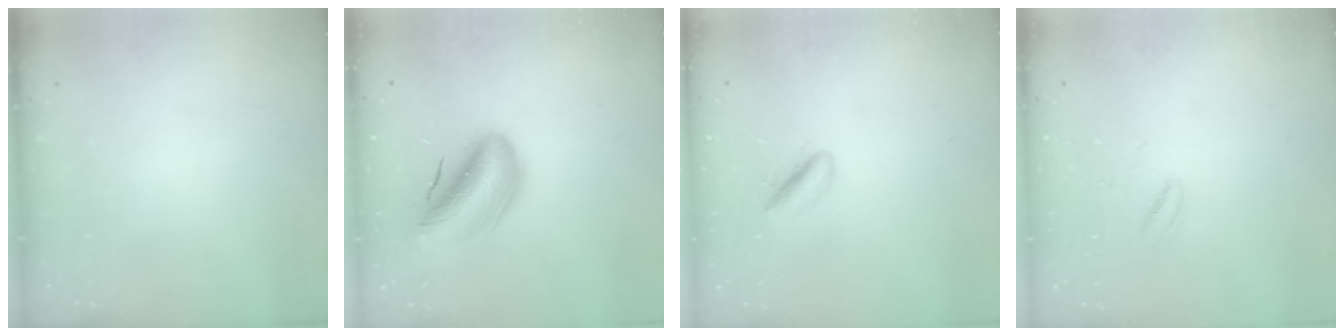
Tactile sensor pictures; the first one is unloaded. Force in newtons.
{"total": 11.0, "press": 10.6, "slide": 3.2}
{"total": 2.2, "press": 2.2, "slide": 0.4}
{"total": 1.1, "press": 0.9, "slide": 0.7}